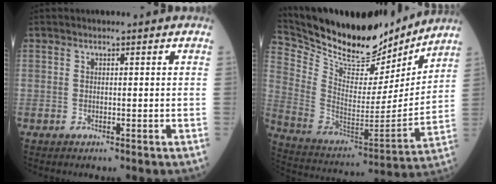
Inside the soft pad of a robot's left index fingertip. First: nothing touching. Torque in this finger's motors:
{"motor_torque": [0.90, -1.23, 0.00, 0.03]}